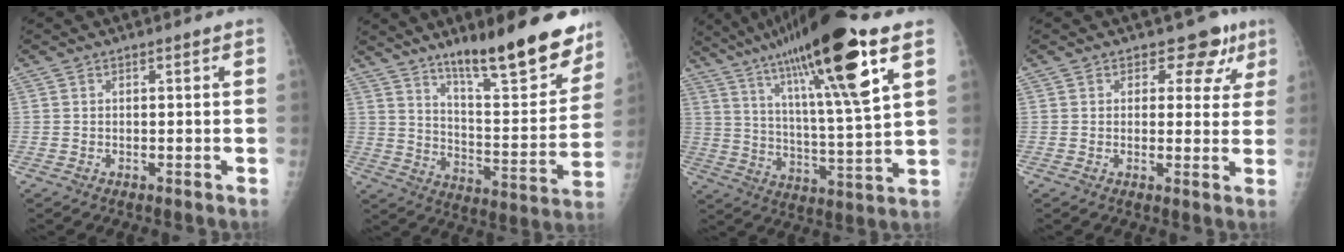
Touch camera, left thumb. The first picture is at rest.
{"total": 21.5, "force": [15.3, 5.1, 14.3], "torque": [-0.173, -0.091, 0.238]}
{"total": 23.6, "force": [13.1, 2.8, 19.4], "torque": [-0.327, -0.036, 0.220]}
{"total": 6.7, "force": [4.1, 4.7, 2.7], "torque": [0.007, -0.016, 0.038]}